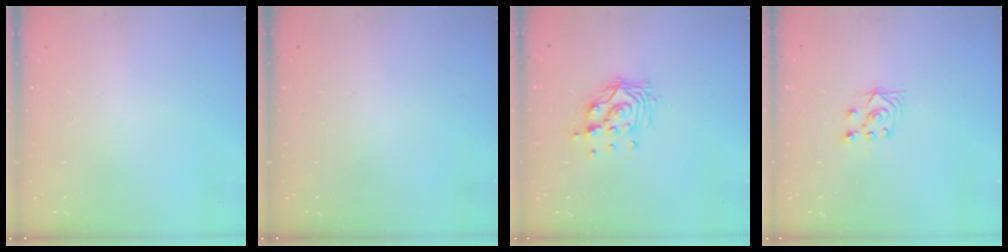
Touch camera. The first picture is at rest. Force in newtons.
{"total": 0.0}
{"total": 10.1, "press": 10.0, "slide": 1.1}
{"total": 3.8, "press": 3.7, "slide": 0.9}